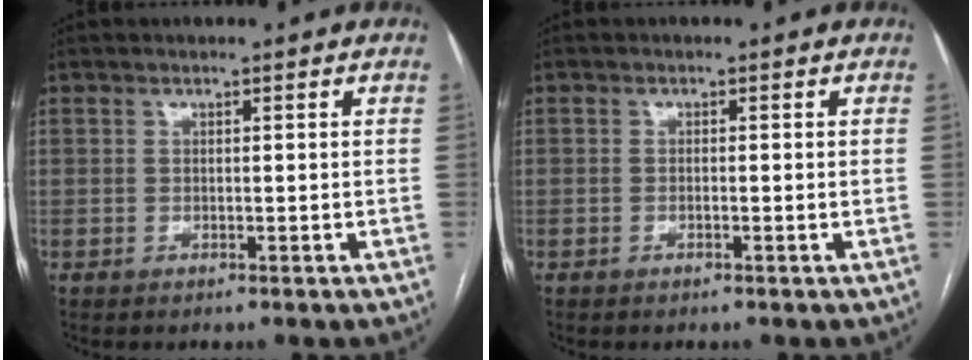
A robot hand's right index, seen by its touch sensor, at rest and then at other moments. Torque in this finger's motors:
{"motor_torque": [-0.08, -0.01, -0.03, 0.00]}